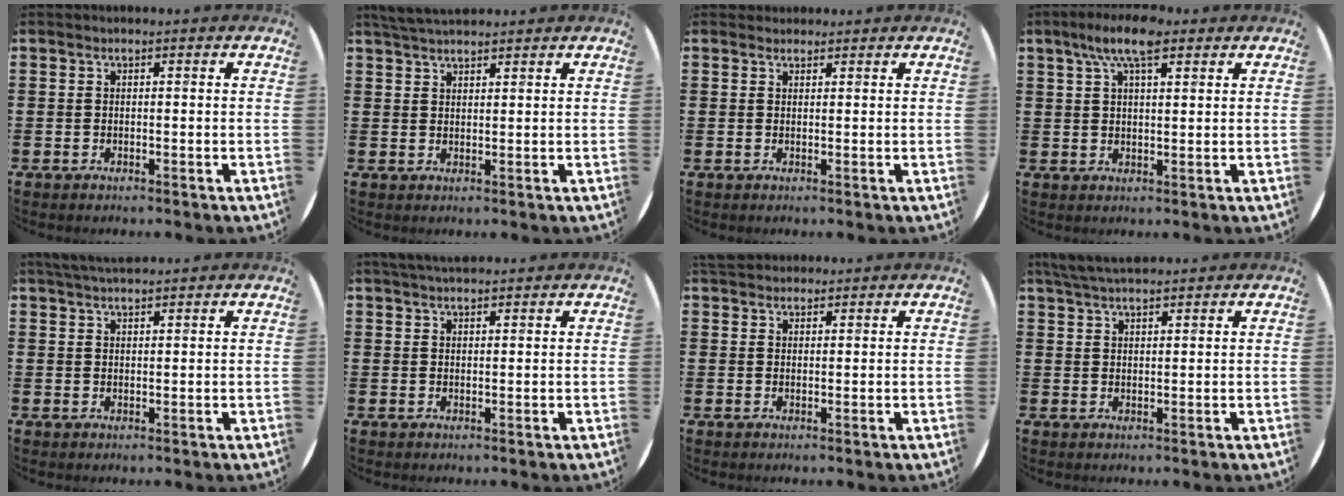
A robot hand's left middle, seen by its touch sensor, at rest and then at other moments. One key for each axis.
{"total": 3.1, "fx": 3.0, "fy": 0.4, "fz": 0.7, "tx": -0.021, "ty": -0.003, "tz": 0.056}
{"total": 0.9, "fx": 0.9, "fy": 0.3, "fz": -0.1, "tx": 0.010, "ty": 0.000, "tz": 0.015}
{"total": 6.8, "fx": 4.4, "fy": 2.1, "fz": 4.8, "tx": -0.096, "ty": 0.004, "tz": 0.075}
{"total": 2.4, "fx": 2.3, "fy": 0.2, "fz": 0.7, "tx": -0.018, "ty": 0.000, "tz": 0.044}
{"total": 2.1, "fx": 2.0, "fy": 0.3, "fz": 0.7, "tx": -0.016, "ty": 0.003, "tz": 0.038}
{"total": 2.0, "fx": 1.9, "fy": 0.6, "fz": 0.1, "tx": 0.002, "ty": -0.001, "tz": 0.036}
{"total": 4.0, "fx": 3.6, "fy": 0.5, "fz": 1.5, "tx": -0.037, "ty": -0.003, "tz": 0.067}